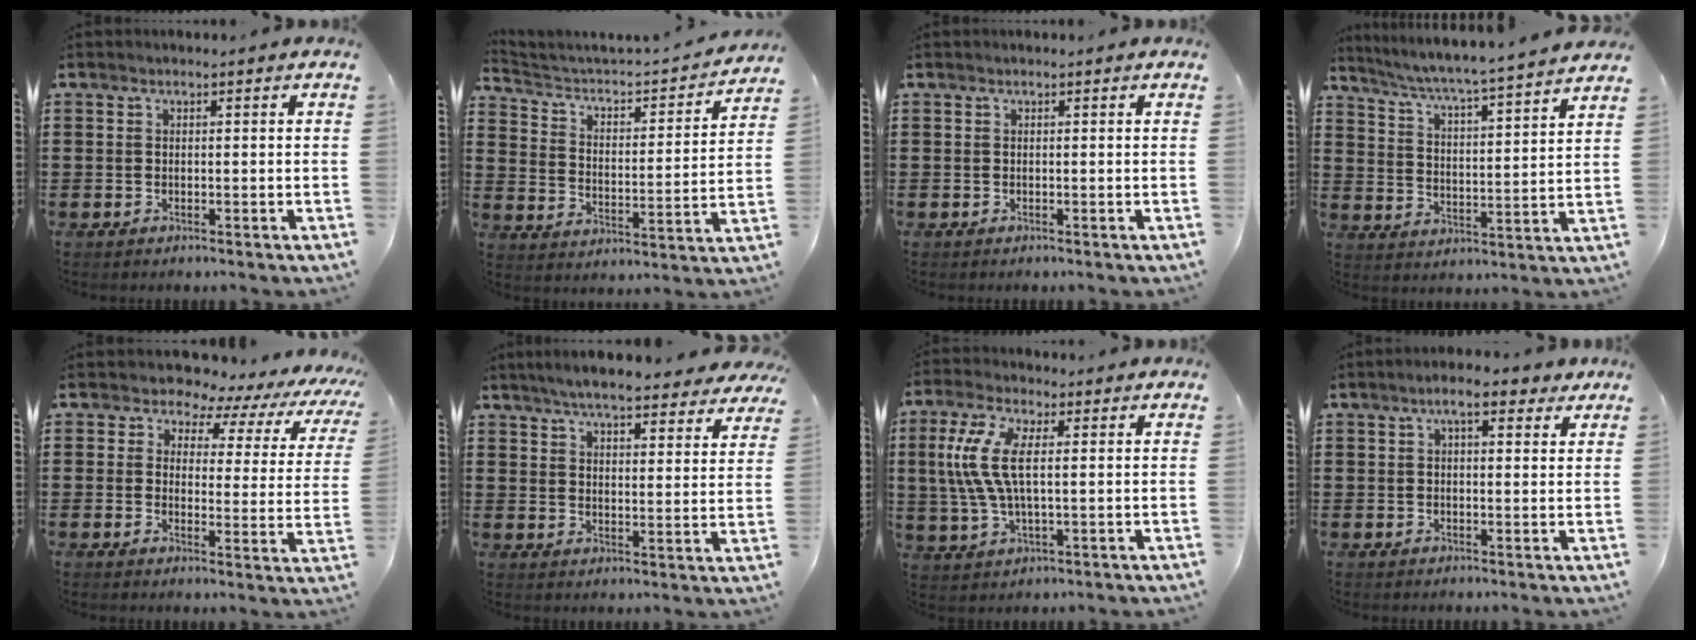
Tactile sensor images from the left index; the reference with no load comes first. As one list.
[{"total": 2.9, "force": [2.5, 0.7, 1.1], "torque": [-0.044, -0.028, 0.028]}, {"total": 0.0}, {"total": 4.4, "force": [3.9, -1.1, 1.6], "torque": [-0.052, -0.041, 0.056]}, {"total": 5.6, "force": [5.0, 1.8, 1.7], "torque": [-0.048, -0.039, 0.080]}, {"total": 6.1, "force": [5.7, 0.3, 2.4], "torque": [-0.067, -0.022, 0.100]}, {"total": 9.1, "force": [1.7, 3.5, 8.2], "torque": [-0.195, -0.003, 0.020]}, {"total": 5.7, "force": [3.5, 1.7, 4.1], "torque": [-0.080, 0.008, 0.059]}]